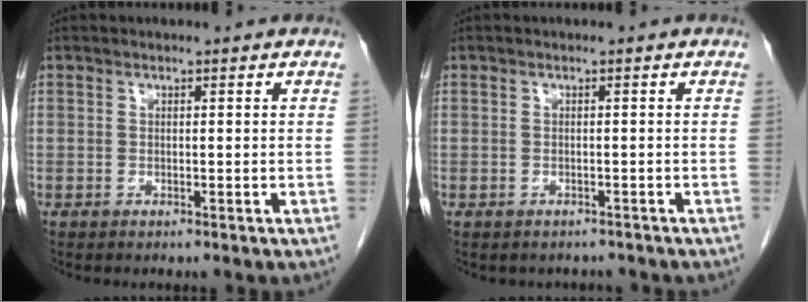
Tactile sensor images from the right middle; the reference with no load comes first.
{"total": 2.4, "force": [-2.1, 1.2, 0.2], "torque": [-0.006, 0.001, -0.026]}